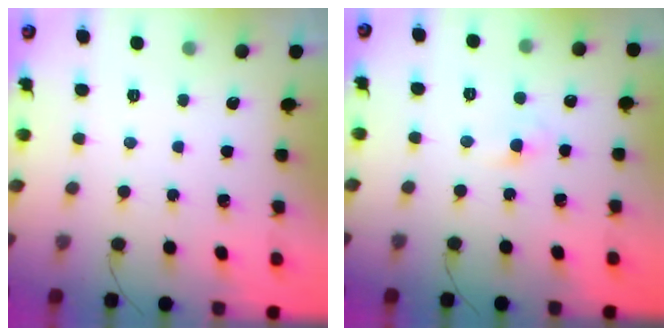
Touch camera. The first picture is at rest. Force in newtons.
{"total": 2.5, "press": 2.3, "slide": 1.0}